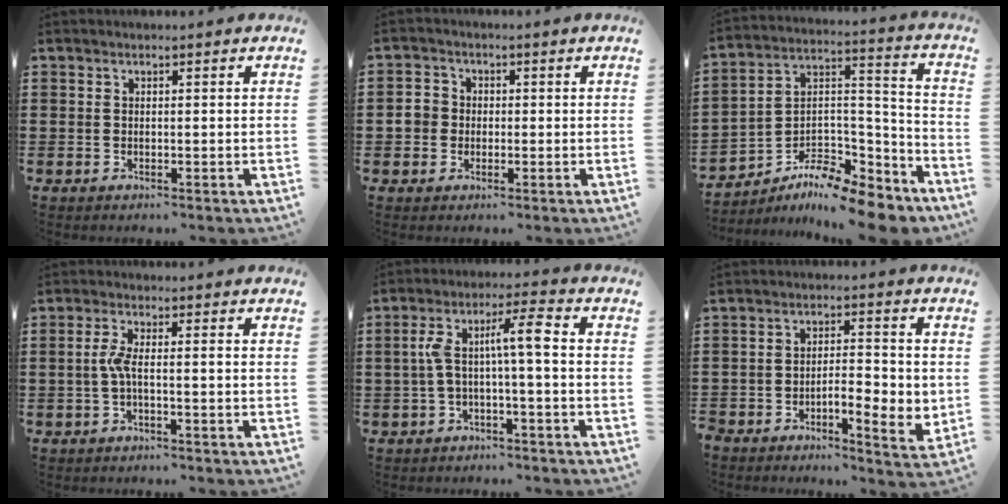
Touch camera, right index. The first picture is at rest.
{"total": 2.9, "force": [-0.3, 2.7, 1.1], "torque": [-0.031, 0.008, -0.009]}
{"total": 9.7, "force": [-8.6, 2.8, 3.5], "torque": [-0.057, 0.020, -0.166]}
{"total": 3.4, "force": [-0.6, 0.4, 3.3], "torque": [-0.077, -0.004, -0.019]}
{"total": 8.0, "force": [-0.3, 1.7, 7.8], "torque": [-0.159, 0.007, -0.016]}
{"total": 4.9, "force": [-2.3, 1.7, 3.9], "torque": [-0.060, -0.001, -0.045]}